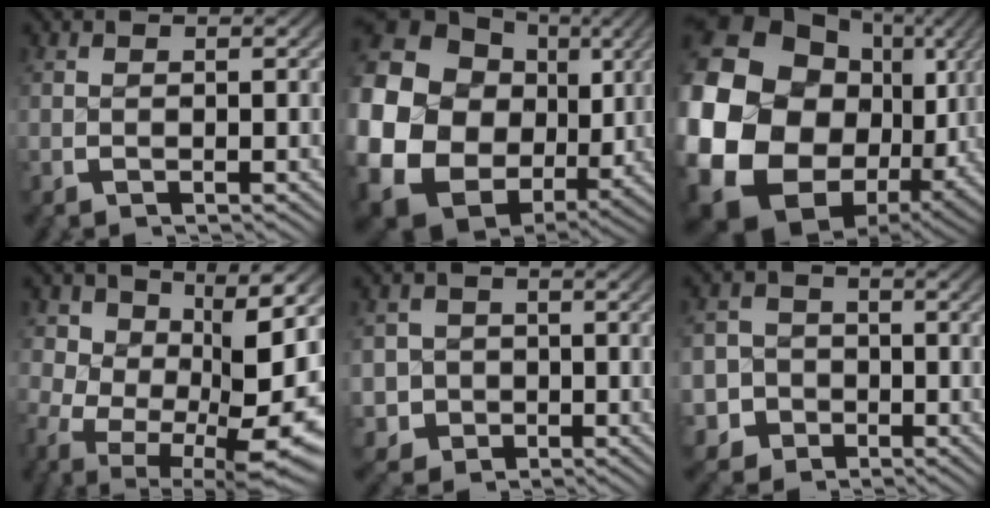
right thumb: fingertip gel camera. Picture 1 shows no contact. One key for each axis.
{"total": 22.0, "fx": -1.8, "fy": 17.5, "fz": 13.3, "tx": -0.342, "ty": -0.088, "tz": -0.005}
{"total": 24.6, "fx": -2.3, "fy": 18.0, "fz": 16.6, "tx": -0.369, "ty": -0.076, "tz": -0.007}
{"total": 11.7, "fx": -2.2, "fy": 7.3, "fz": 8.9, "tx": -0.166, "ty": -0.065, "tz": -0.004}
{"total": 6.9, "fx": -1.9, "fy": 6.2, "fz": 2.3, "tx": -0.055, "ty": -0.035, "tz": -0.024}
{"total": 8.7, "fx": -3.5, "fy": 7.6, "fz": 2.2, "tx": -0.043, "ty": -0.036, "tz": -0.060}